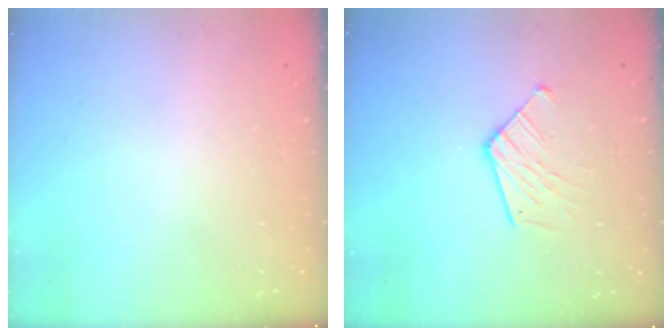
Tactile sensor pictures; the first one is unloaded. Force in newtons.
{"total": 9.7, "press": 9.7, "slide": 0.8}